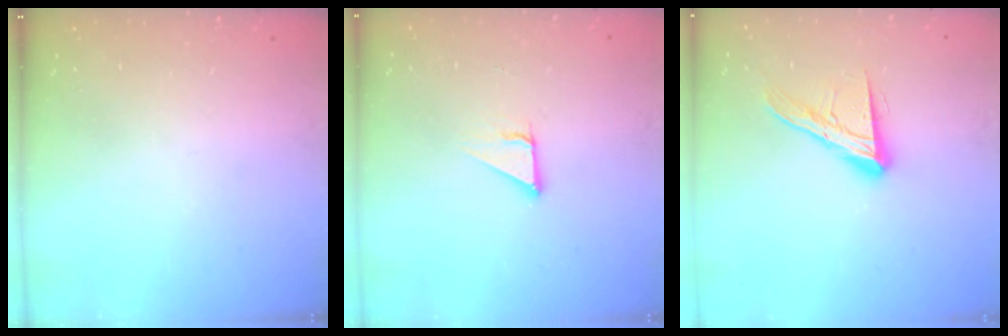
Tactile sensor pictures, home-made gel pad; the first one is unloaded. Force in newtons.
{"total": 3.5, "press": 3.5, "slide": 0.2}
{"total": 14.2, "press": 14.1, "slide": 1.1}